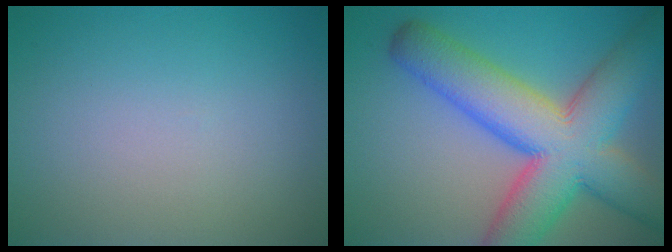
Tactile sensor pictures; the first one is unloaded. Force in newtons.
{"total": 12.2, "press": 12.2, "slide": 0.5}